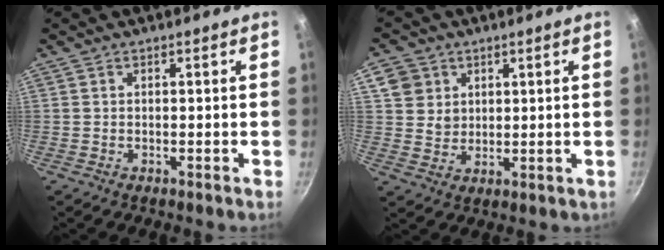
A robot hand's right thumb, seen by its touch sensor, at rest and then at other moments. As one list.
[{"total": 6.7, "force": [2.7, 5.9, 1.7], "torque": [0.006, -0.003, 0.056]}]